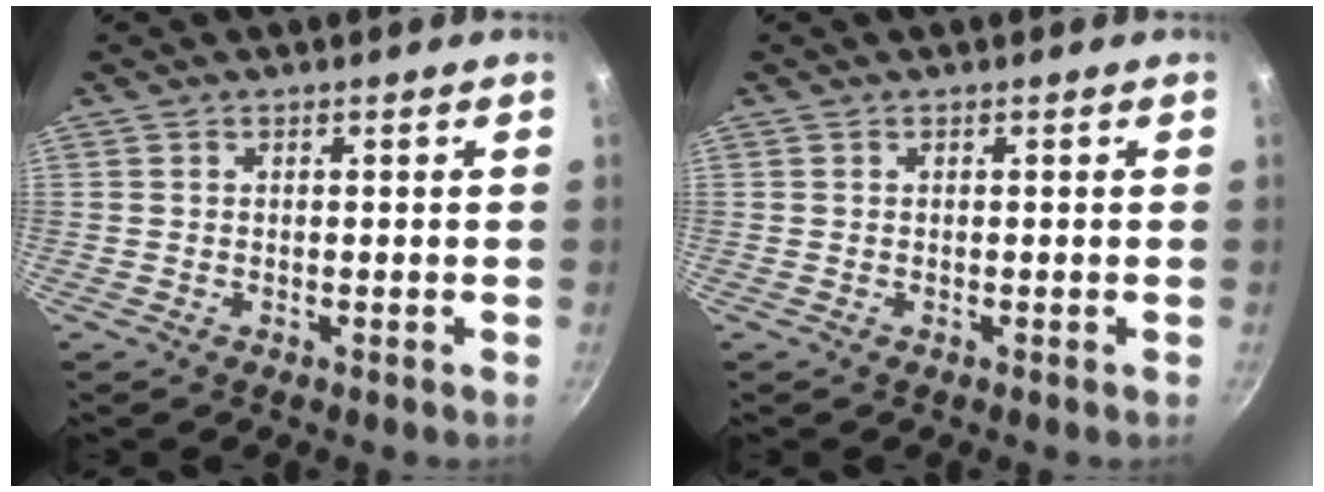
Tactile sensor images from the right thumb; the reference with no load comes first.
{"total": 0.0}